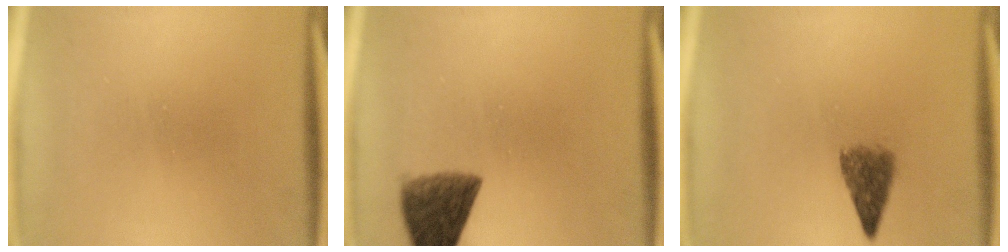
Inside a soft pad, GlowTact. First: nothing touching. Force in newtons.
{"total": 7.5}
{"total": 4.1}